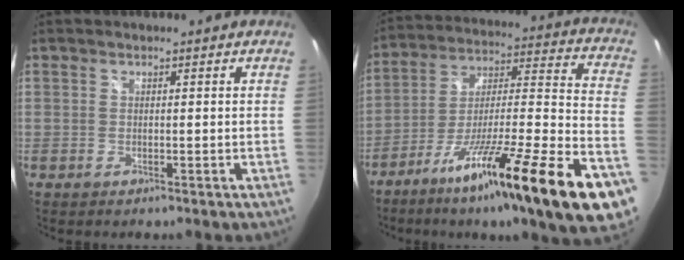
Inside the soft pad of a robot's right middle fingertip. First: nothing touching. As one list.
[{"total": 30.7, "force": [-18.6, 2.8, 24.2], "torque": [-0.337, -0.040, -0.288]}]